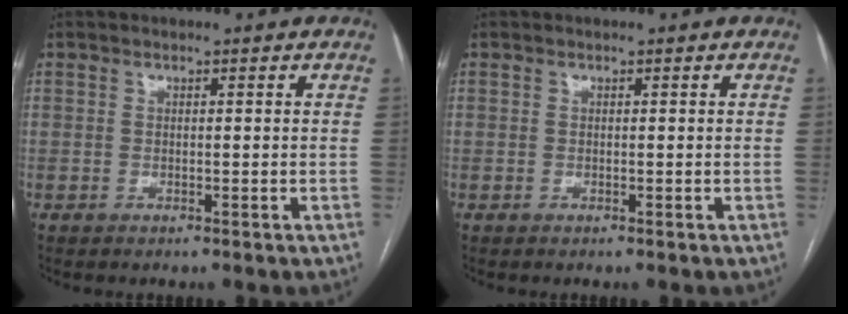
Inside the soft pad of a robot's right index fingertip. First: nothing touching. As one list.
[{"total": 0.0}]